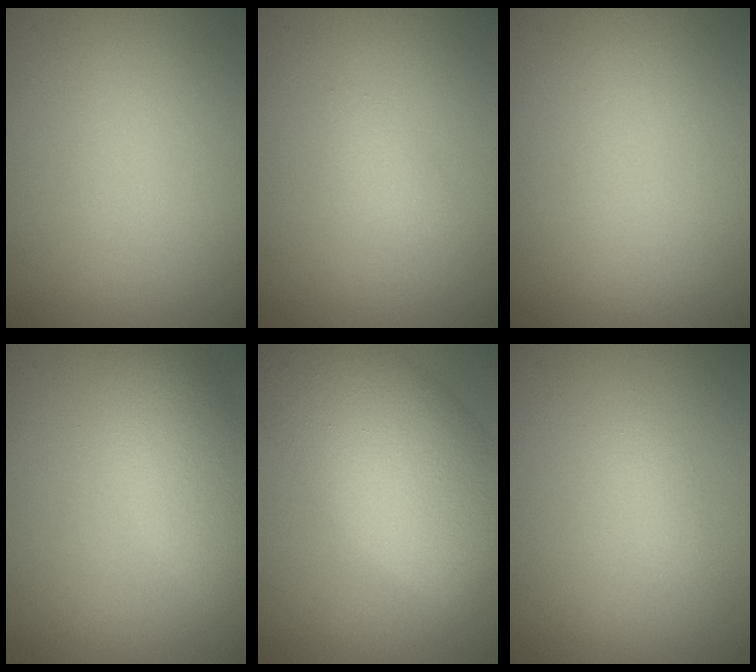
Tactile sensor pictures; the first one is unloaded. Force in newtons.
{"total": 0.7, "press": 0.7, "slide": 0.0}
{"total": 0.0}
{"total": 4.6, "press": 4.6, "slide": 0.3}
{"total": 10.8, "press": 10.8, "slide": 0.7}
{"total": 0.8, "press": 0.8, "slide": 0.0}